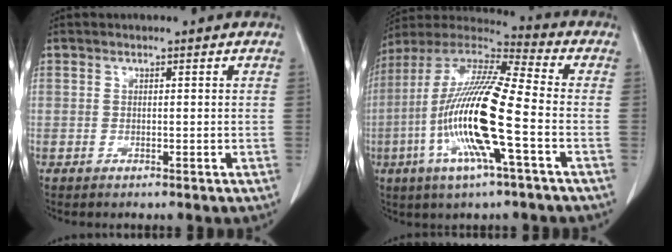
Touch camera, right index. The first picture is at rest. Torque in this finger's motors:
{"motor_torque": [2.00, -0.14, 1.05, 0.21]}